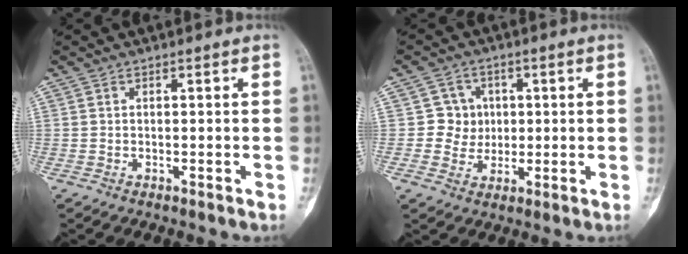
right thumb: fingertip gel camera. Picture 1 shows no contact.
{"total": 5.2, "force": [0.6, 5.1, 0.6], "torque": [0.029, 0.009, 0.005]}